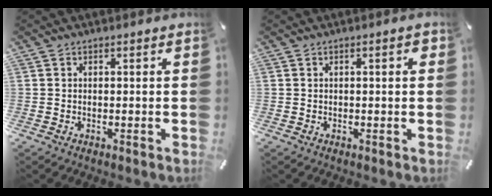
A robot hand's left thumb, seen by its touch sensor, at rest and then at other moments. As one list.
[{"total": 1.7, "force": [0.3, 0.3, 1.6], "torque": [-0.030, 0.002, 0.003]}]